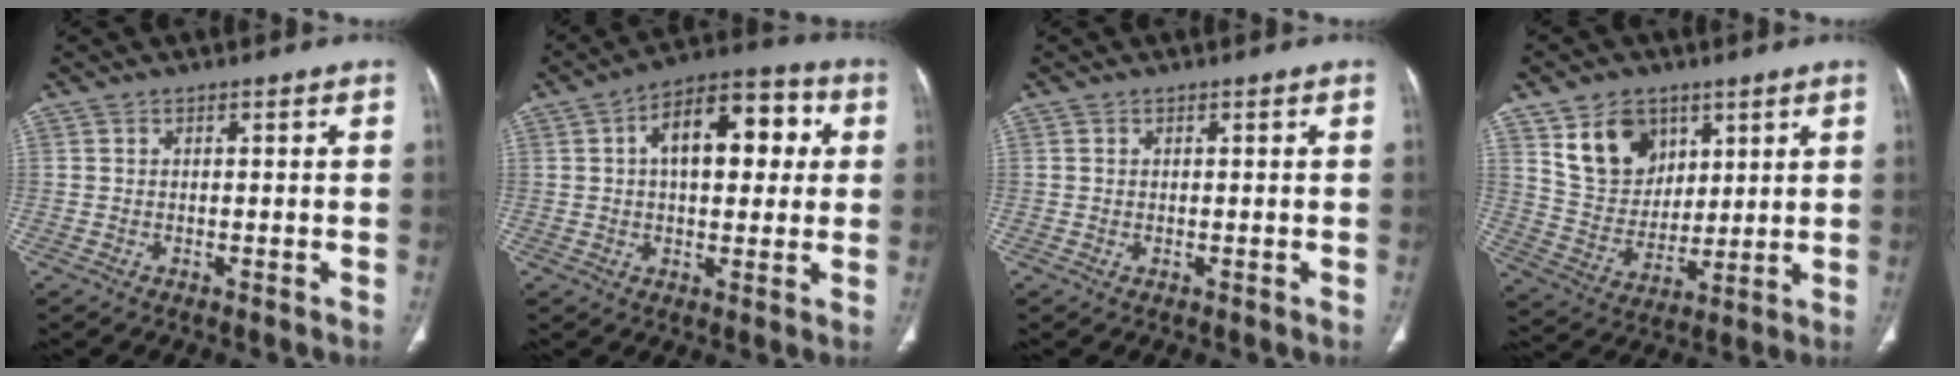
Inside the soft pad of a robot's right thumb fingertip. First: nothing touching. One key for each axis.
{"total": 15.2, "fx": 3.3, "fy": 8.2, "fz": 12.4, "tx": -0.150, "ty": 0.028, "tz": 0.044}
{"total": 0.0}
{"total": 12.5, "fx": 6.4, "fy": 9.2, "fz": 5.6, "tx": -0.069, "ty": -0.036, "tz": 0.129}